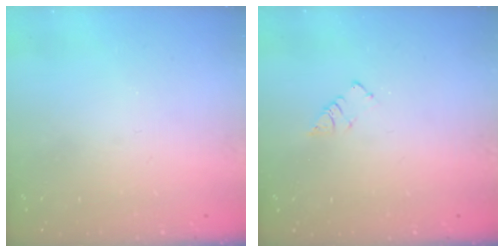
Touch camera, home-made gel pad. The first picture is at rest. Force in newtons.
{"total": 2.9, "press": 2.9, "slide": 0.4}